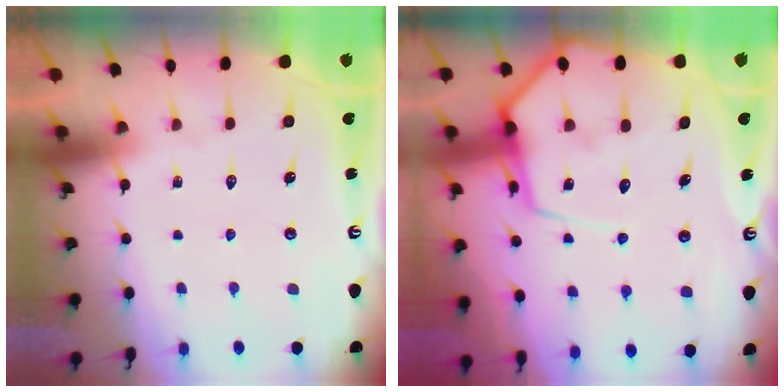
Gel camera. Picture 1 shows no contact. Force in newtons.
{"total": 12.3, "press": 12.2, "slide": 1.2}